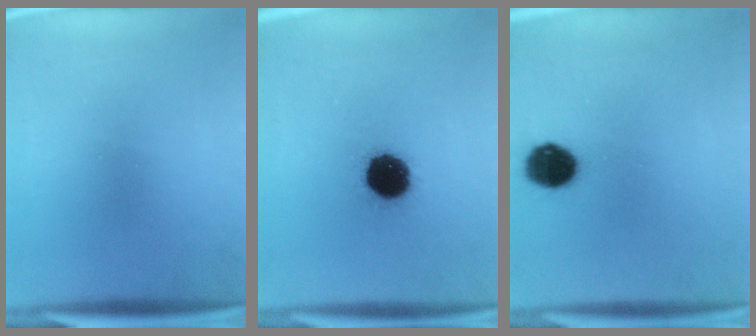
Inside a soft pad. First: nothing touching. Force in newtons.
{"total": 11.0}
{"total": 9.1}